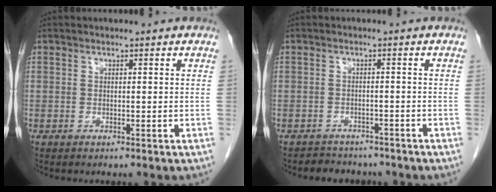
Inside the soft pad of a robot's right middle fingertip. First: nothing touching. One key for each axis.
{"total": 4.5, "fx": -4.0, "fy": 2.0, "fz": 0.2, "tx": -0.005, "ty": 0.005, "tz": -0.054}